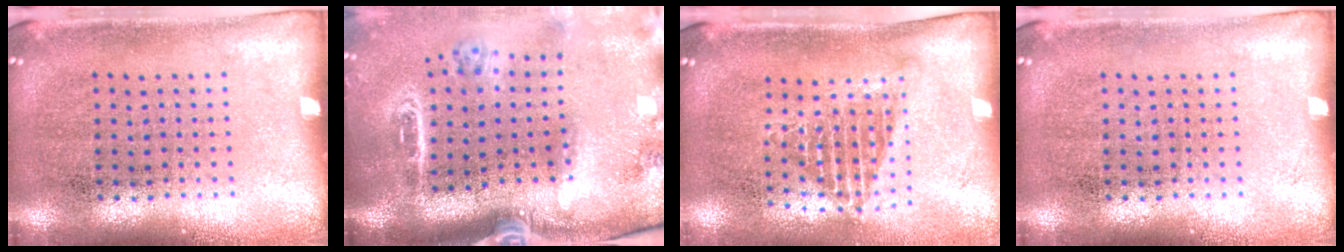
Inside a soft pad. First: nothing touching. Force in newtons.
{"total": 3.1, "press": 2.1, "slide": 2.3}
{"total": 1.4, "press": 1.1, "slide": 0.9}
{"total": 0.0}